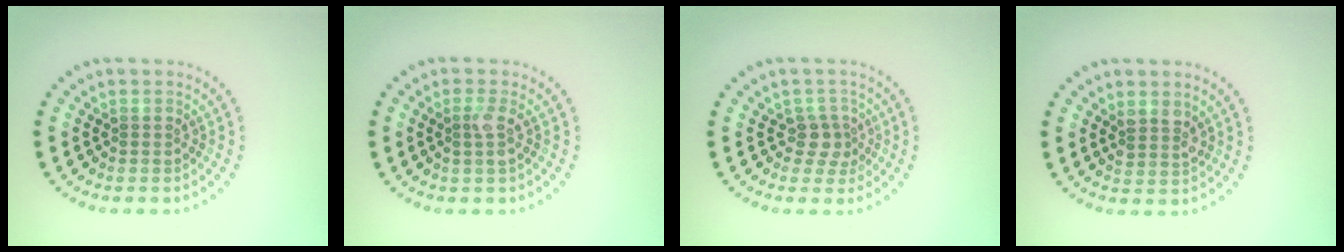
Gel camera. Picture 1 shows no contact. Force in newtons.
{"total": 1.6, "press": 1.3, "slide": 0.9}
{"total": 2.1, "press": 1.6, "slide": 1.4}
{"total": 1.8, "press": 1.5, "slide": 0.9}